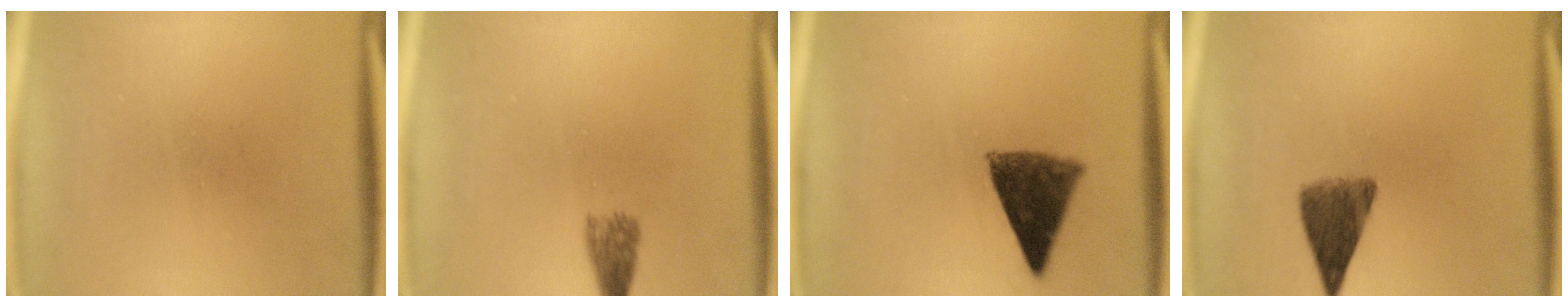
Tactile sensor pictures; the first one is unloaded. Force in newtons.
{"total": 2.7}
{"total": 9.3}
{"total": 6.4}